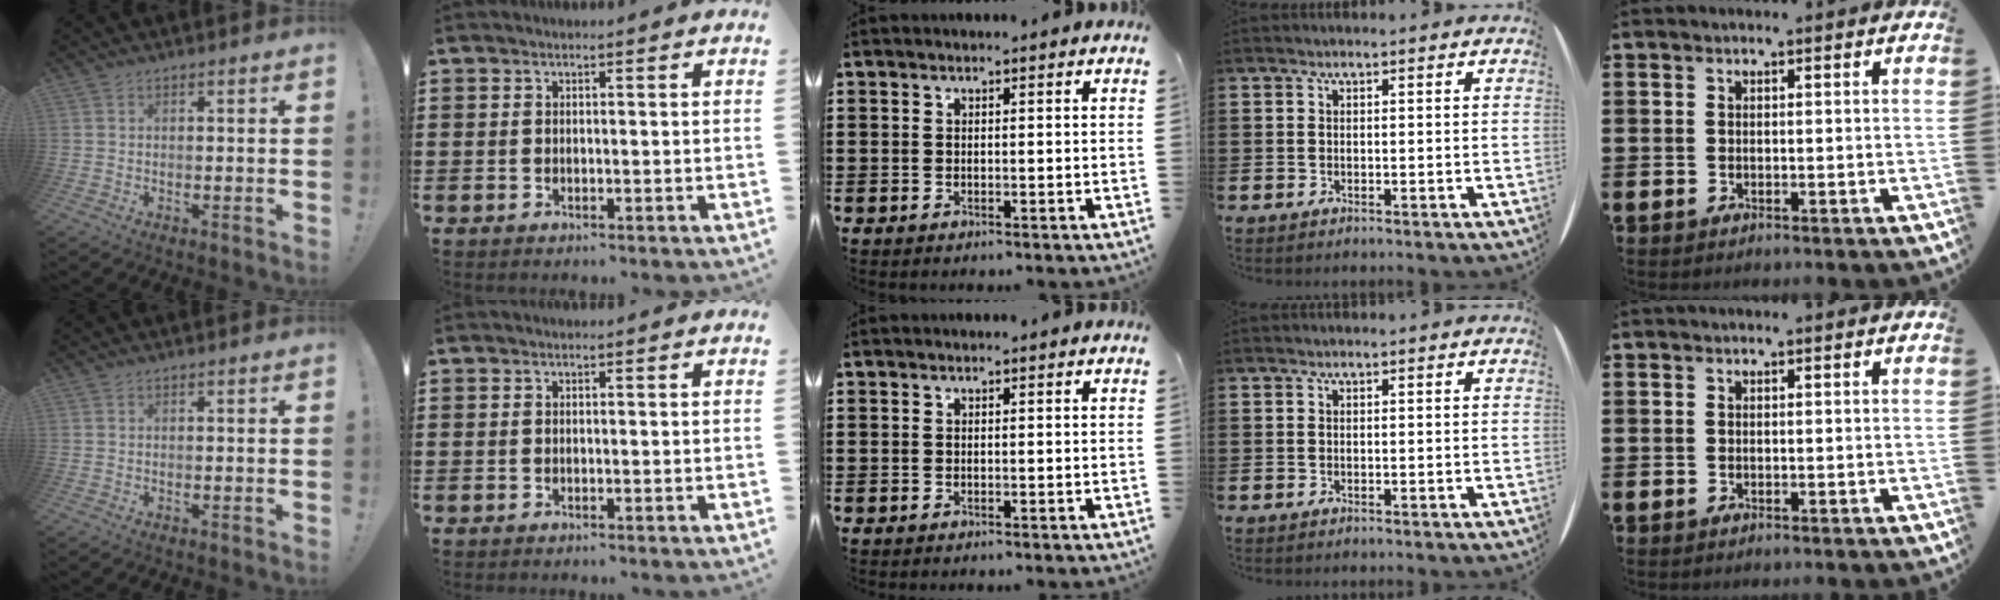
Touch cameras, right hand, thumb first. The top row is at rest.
{}